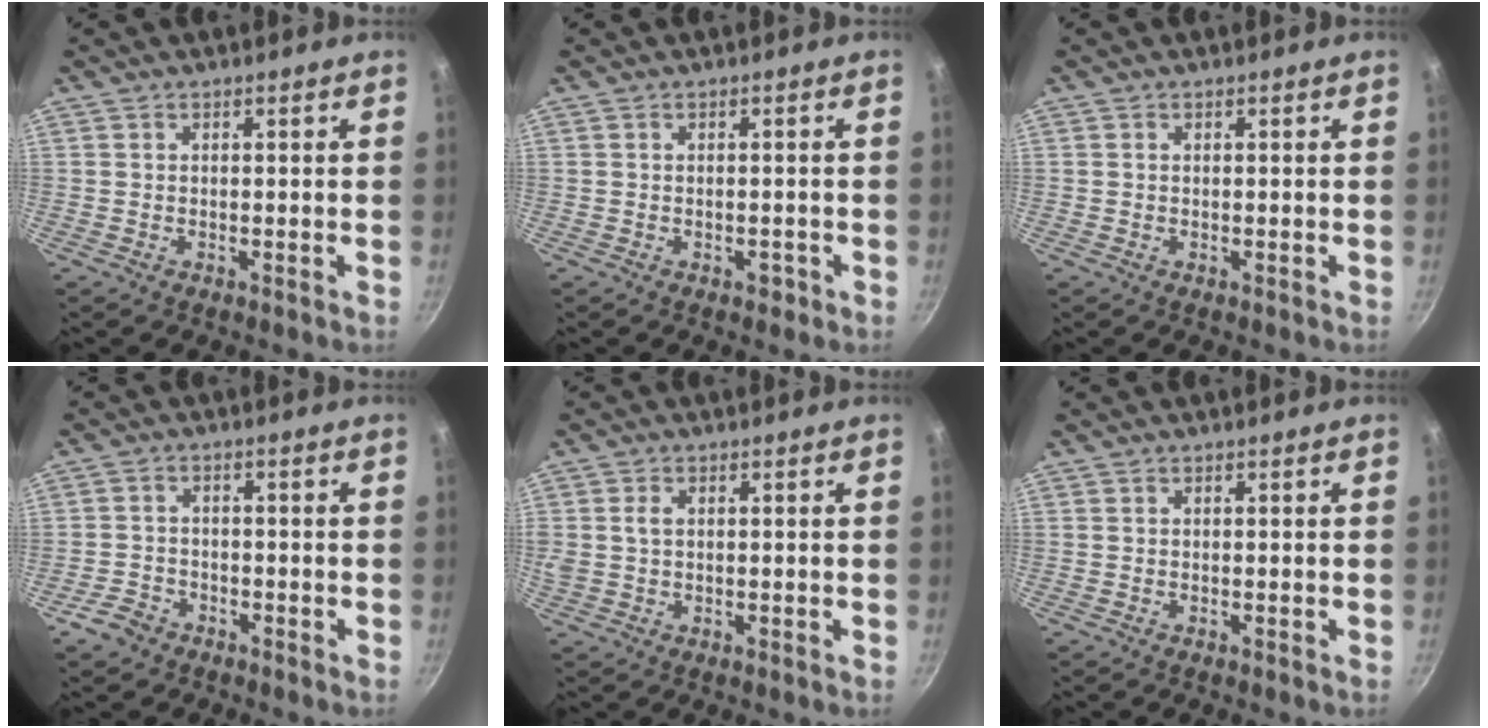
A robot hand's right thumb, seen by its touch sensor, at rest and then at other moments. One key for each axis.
{"total": 1.4, "fx": -0.7, "fy": 0.8, "fz": 0.8, "tx": -0.008, "ty": 0.008, "tz": -0.005}
{"total": 0.0}
{"total": 4.1, "fx": -2.8, "fy": 2.8, "fz": 1.3, "tx": -0.021, "ty": 0.030, "tz": -0.049}
{"total": 3.1, "fx": 0.5, "fy": 2.2, "fz": 2.0, "tx": -0.036, "ty": 0.004, "tz": 0.009}
{"total": 0.0}